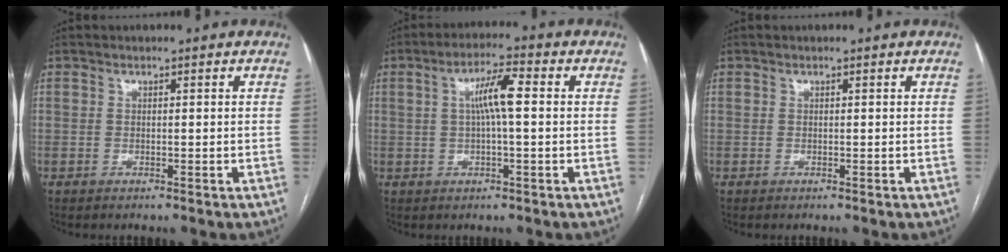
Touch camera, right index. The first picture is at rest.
{"total": 6.2, "force": [0.8, 0.6, 6.1], "torque": [-0.112, 0.015, 0.012]}
{"total": 0.0}